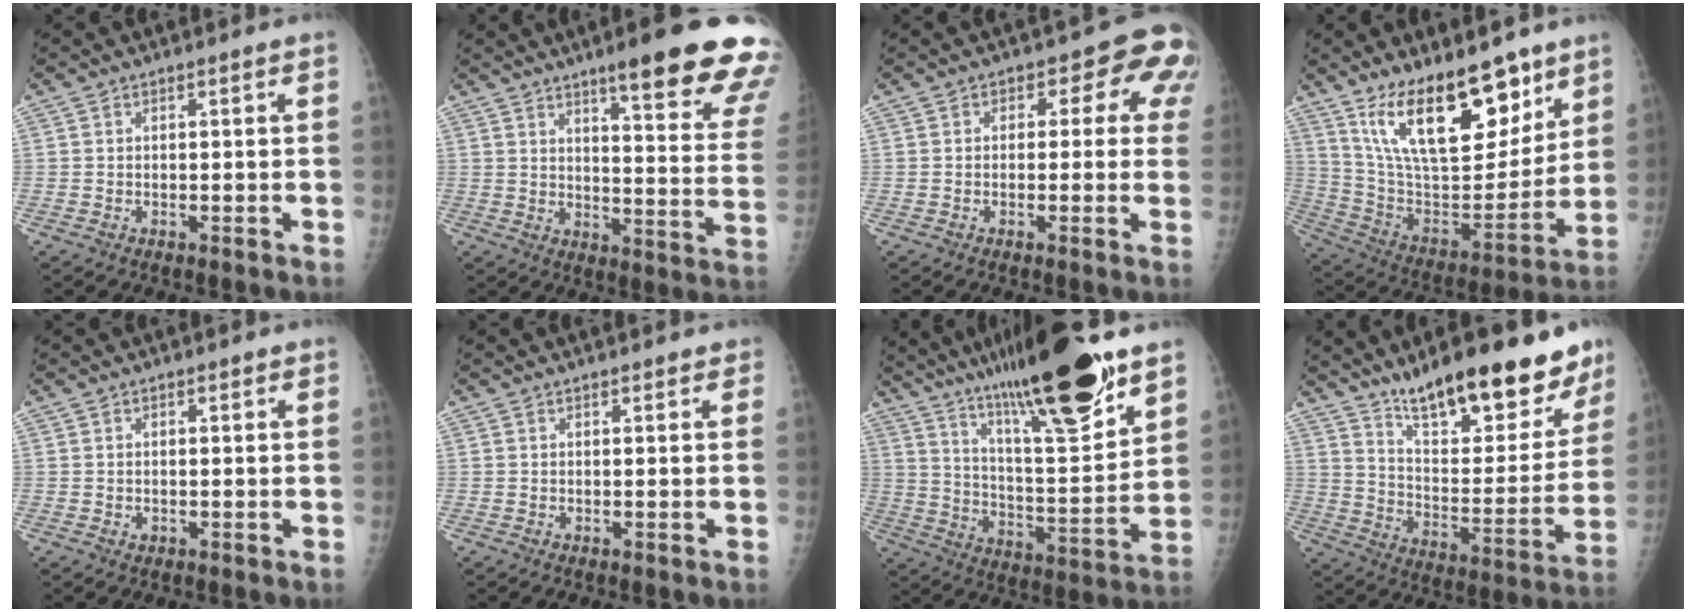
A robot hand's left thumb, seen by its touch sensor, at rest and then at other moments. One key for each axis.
{"total": 21.7, "fx": 14.6, "fy": 3.3, "fz": 15.7, "tx": -0.179, "ty": -0.066, "tz": 0.186}
{"total": 8.2, "fx": 2.2, "fy": 5.1, "fz": 6.1, "tx": -0.014, "ty": 0.011, "tz": 0.011}
{"total": 22.7, "fx": 14.5, "fy": 9.1, "fz": 14.8, "tx": -0.199, "ty": -0.080, "tz": 0.263}
{"total": 0.9, "fx": 0.1, "fy": 0.7, "fz": 0.4, "tx": -0.002, "ty": 0.000, "tz": 0.002}
{"total": 0.9, "fx": 0.6, "fy": 0.5, "fz": 0.4, "tx": 0.003, "ty": -0.001, "tz": 0.002}
{"total": 23.5, "fx": 16.1, "fy": 3.7, "fz": 16.7, "tx": -0.256, "ty": -0.070, "tz": 0.272}
{"total": 24.2, "fx": 17.7, "fy": 7.4, "fz": 14.8, "tx": -0.171, "ty": -0.091, "tz": 0.277}